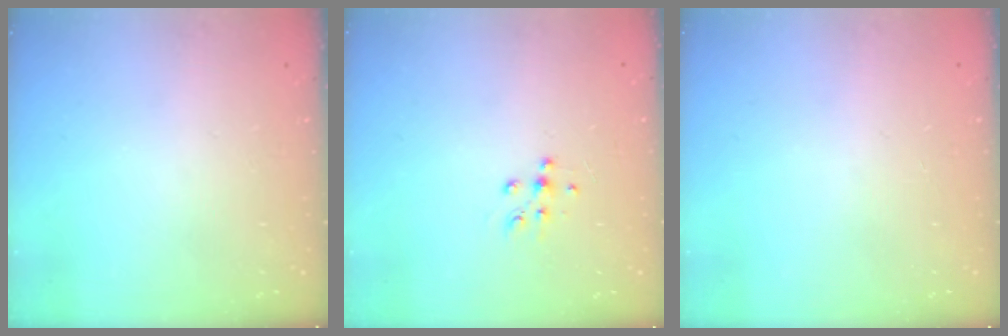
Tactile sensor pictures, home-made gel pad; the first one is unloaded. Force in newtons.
{"total": 7.5, "press": 7.4, "slide": 1.0}
{"total": 0.7, "press": 0.7, "slide": 0.2}